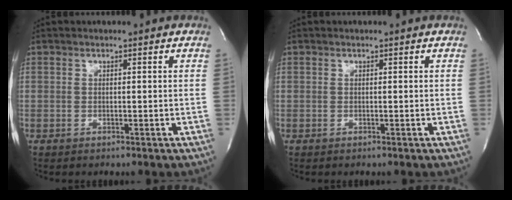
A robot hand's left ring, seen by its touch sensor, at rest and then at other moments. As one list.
[{"total": 0.0}]